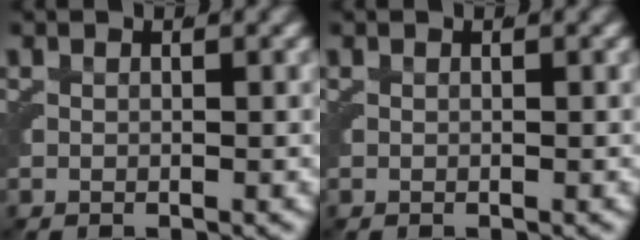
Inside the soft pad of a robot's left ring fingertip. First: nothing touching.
{"total": 0.0}